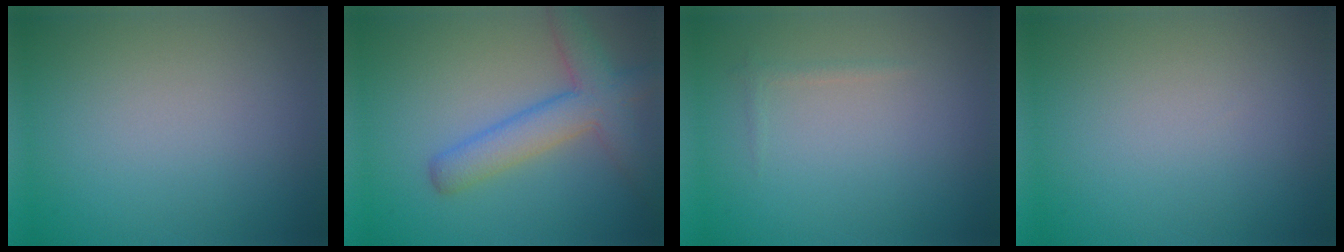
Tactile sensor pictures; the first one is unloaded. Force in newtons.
{"total": 5.0, "press": 5.0, "slide": 0.2}
{"total": 0.6, "press": 0.6, "slide": 0.0}
{"total": 0.0}